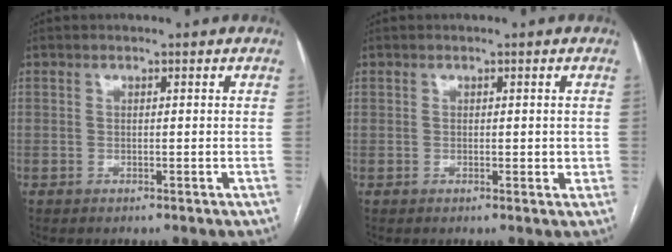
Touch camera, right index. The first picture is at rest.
{"total": 1.6, "force": [0.1, 1.1, 1.2], "torque": [-0.012, 0.002, 0.002]}